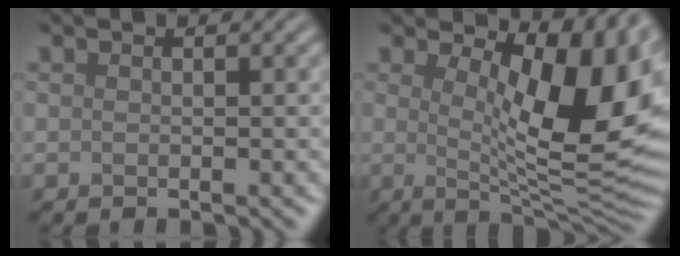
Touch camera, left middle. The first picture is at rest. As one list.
[{"total": 12.0, "force": [2.9, 4.2, 10.8], "torque": [-0.147, -0.008, 0.048]}]